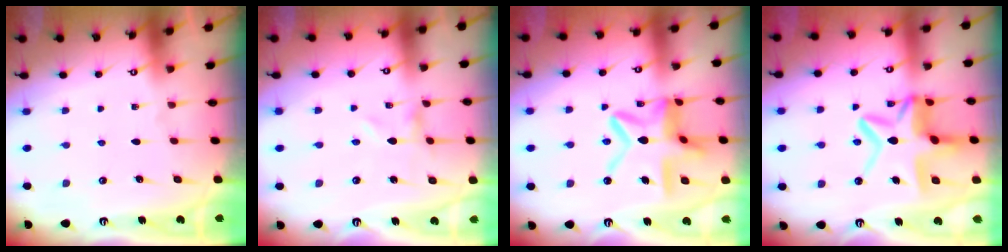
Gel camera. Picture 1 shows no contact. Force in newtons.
{"total": 0.0}
{"total": 15.5, "press": 15.5, "slide": 1.5}
{"total": 13.4, "press": 13.4, "slide": 1.2}